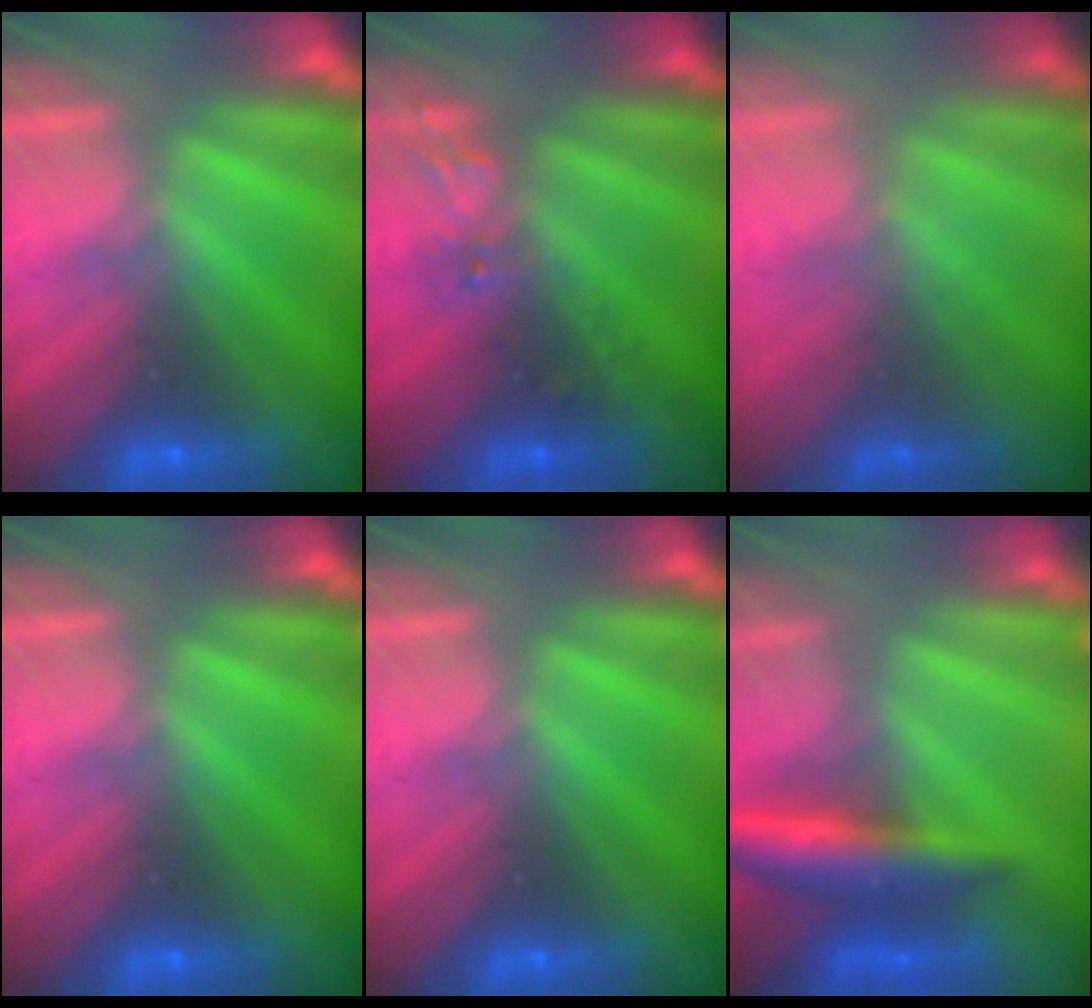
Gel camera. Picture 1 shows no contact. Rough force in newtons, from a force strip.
{"total": 2.6}
{"total": 1.8}
{"total": 0.0}
{"total": 0.0}
{"total": 6.9}